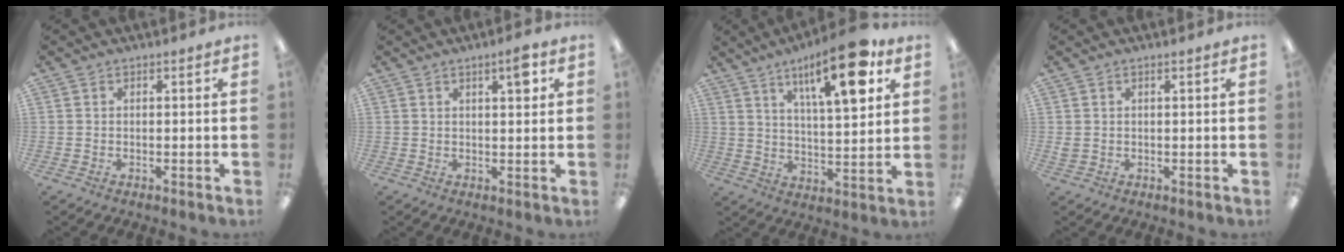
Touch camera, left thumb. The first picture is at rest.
{"total": 4.3, "force": [2.3, 1.1, 3.5], "torque": [-0.050, -0.006, 0.033]}
{"total": 17.5, "force": [9.9, 5.3, 13.5], "torque": [-0.201, -0.040, 0.150]}
{"total": 1.2, "force": [0.4, 0.9, 0.7], "torque": [-0.017, 0.004, 0.007]}